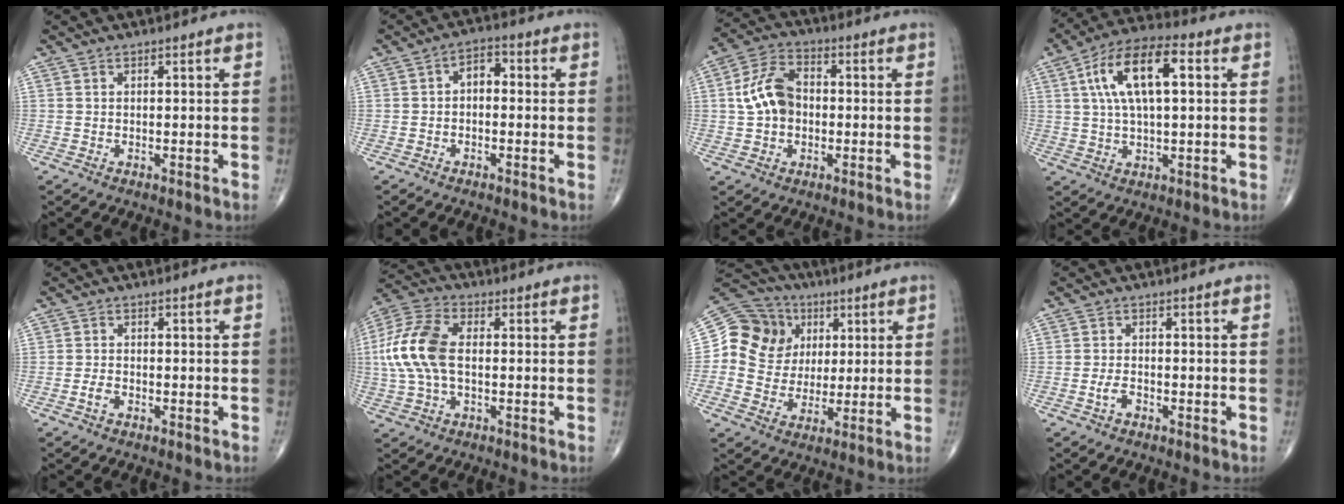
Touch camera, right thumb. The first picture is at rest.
{"total": 3.8, "force": [-0.3, 2.5, 2.9], "torque": [-0.028, 0.018, -0.017]}
{"total": 9.3, "force": [0.0, 6.5, 6.6], "torque": [-0.114, 0.025, -0.011]}
{"total": 14.2, "force": [3.4, 5.9, 12.5], "torque": [-0.226, 0.023, 0.055]}
{"total": 2.3, "force": [-1.0, 1.3, 1.6], "torque": [-0.035, 0.009, -0.021]}
{"total": 12.9, "force": [0.3, 7.3, 10.6], "torque": [-0.240, 0.025, -0.001]}
{"total": 14.1, "force": [3.3, 13.0, 4.3], "torque": [-0.045, 0.019, 0.057]}
{"total": 2.2, "force": [-1.0, 1.2, 1.5], "torque": [-0.035, 0.009, -0.020]}